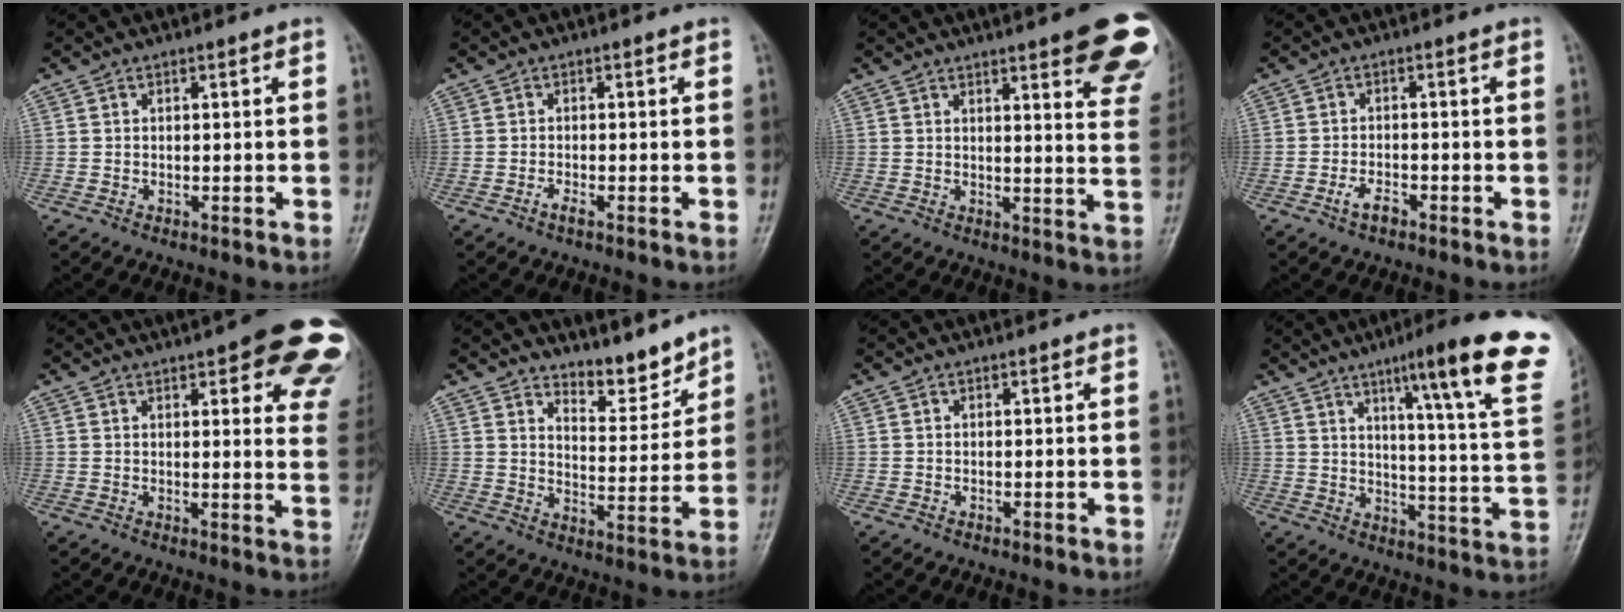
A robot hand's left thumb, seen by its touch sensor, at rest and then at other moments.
{"total": 1.3, "force": [-0.7, 0.2, 1.0], "torque": [-0.021, 0.002, -0.016]}
{"total": 15.7, "force": [9.8, 3.5, 11.8], "torque": [-0.116, -0.044, 0.102]}
{"total": 2.7, "force": [-1.8, 1.2, 1.7], "torque": [-0.035, 0.011, -0.034]}
{"total": 18.5, "force": [10.7, 5.9, 13.9], "torque": [-0.136, -0.027, 0.110]}
{"total": 7.0, "force": [6.4, 1.8, 2.1], "torque": [-0.011, -0.065, 0.111]}
{"total": 0.0}
{"total": 22.9, "force": [13.1, 2.6, 18.7], "torque": [-0.235, -0.050, 0.170]}